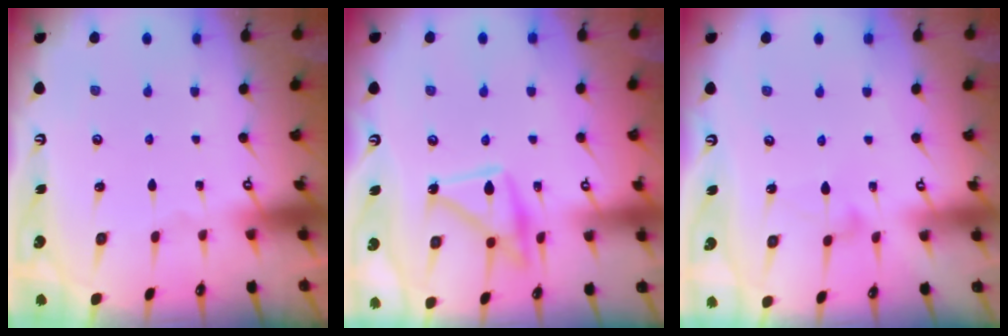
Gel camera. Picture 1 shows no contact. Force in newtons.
{"total": 14.9, "press": 14.8, "slide": 1.1}
{"total": 5.2, "press": 5.2, "slide": 0.2}